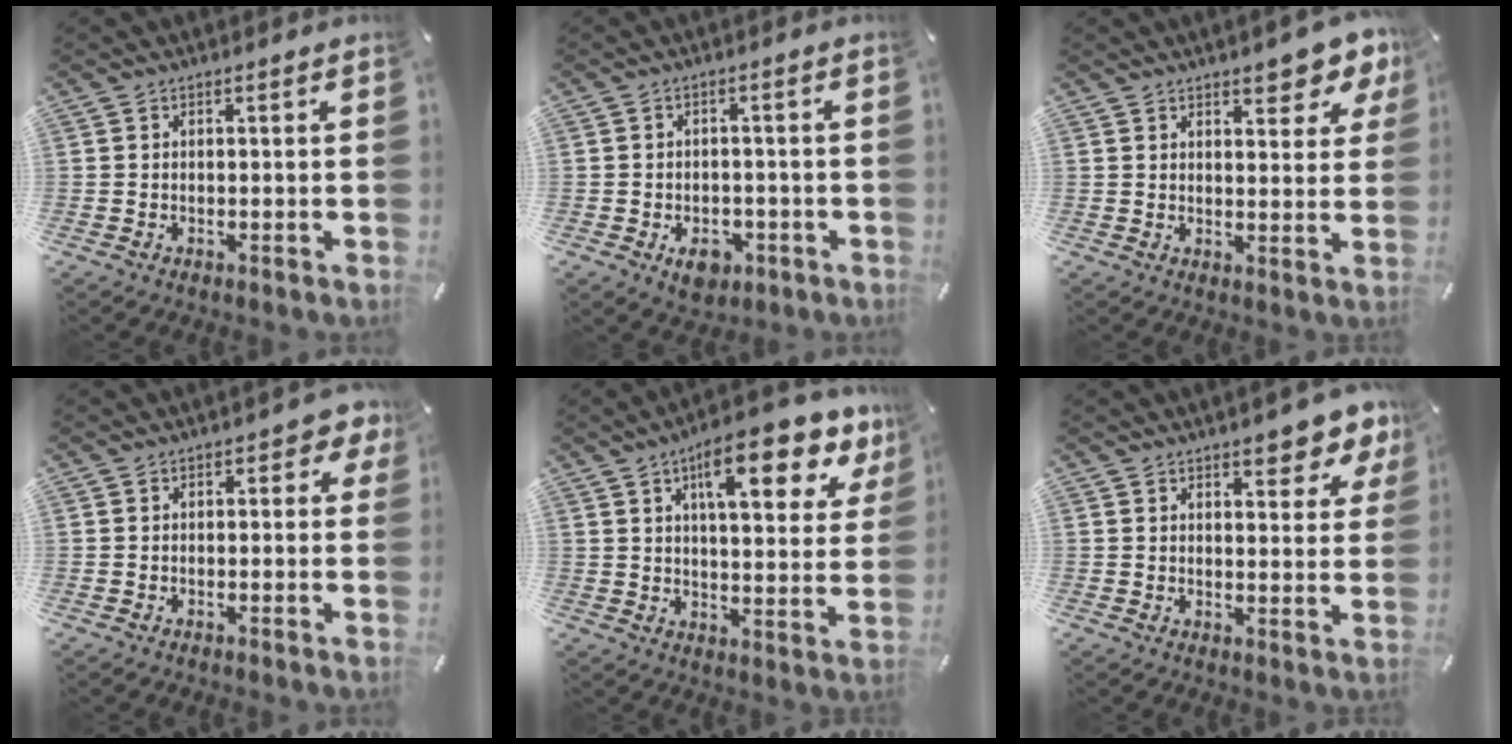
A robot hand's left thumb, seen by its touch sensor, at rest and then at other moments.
{"total": 6.1, "force": [-2.6, 4.3, 3.6], "torque": [-0.049, 0.006, -0.047]}
{"total": 7.5, "force": [5.5, 3.1, 4.1], "torque": [-0.046, -0.033, 0.090]}
{"total": 2.8, "force": [0.6, 1.8, 2.2], "torque": [-0.027, 0.003, 0.006]}
{"total": 16.1, "force": [9.4, 5.9, 11.7], "torque": [-0.166, -0.044, 0.149]}
{"total": 7.2, "force": [5.2, 3.2, 3.9], "torque": [-0.041, -0.031, 0.086]}